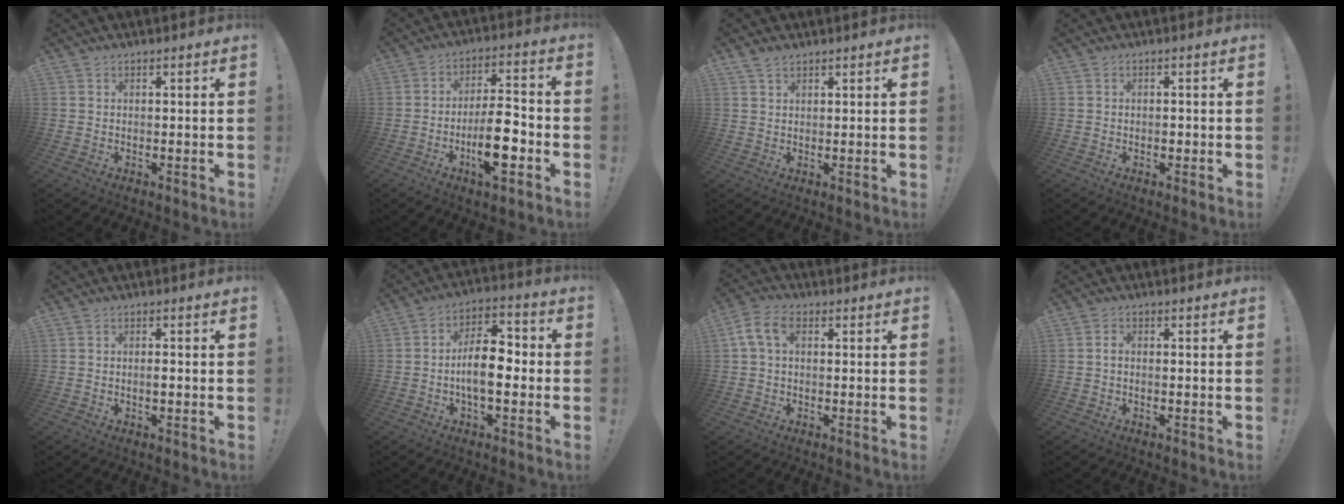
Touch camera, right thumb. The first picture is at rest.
{"total": 13.6, "force": [-5.1, 4.6, 11.7], "torque": [-0.204, 0.018, -0.084]}
{"total": 2.5, "force": [1.9, 1.2, 1.2], "torque": [-0.025, -0.006, 0.037]}
{"total": 1.2, "force": [-0.5, 0.8, 0.7], "torque": [-0.003, 0.000, -0.011]}
{"total": 1.5, "force": [-0.5, 0.4, 1.3], "torque": [-0.016, 0.000, -0.010]}
{"total": 12.0, "force": [-2.1, 6.0, 10.2], "torque": [-0.168, 0.009, -0.041]}
{"total": 6.8, "force": [1.7, 4.2, 5.1], "torque": [-0.096, 0.007, 0.034]}
{"total": 1.3, "force": [-0.4, 0.7, 1.0], "torque": [-0.023, 0.007, -0.007]}